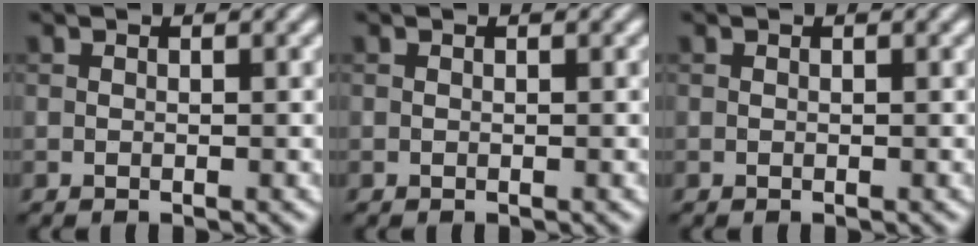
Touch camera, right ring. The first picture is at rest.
{"total": 0.0}
{"total": 0.0}